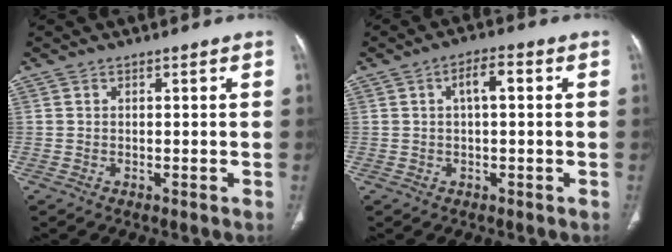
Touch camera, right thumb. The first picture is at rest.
{"total": 4.4, "force": [0.8, 1.7, 4.0], "torque": [-0.065, 0.014, 0.011]}